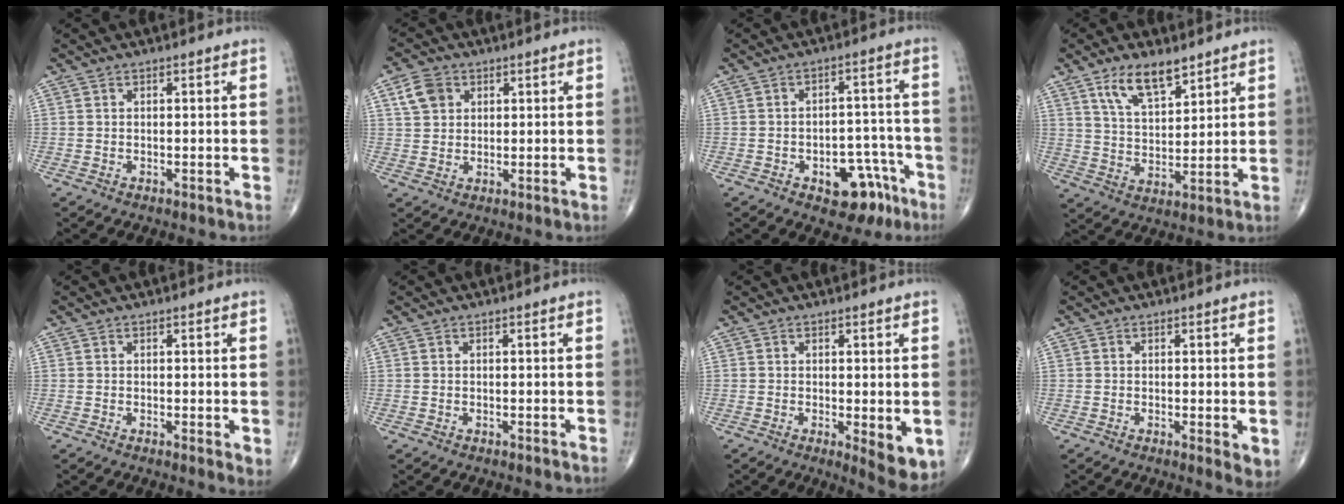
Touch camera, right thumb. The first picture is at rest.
{"total": 5.6, "force": [2.3, 4.4, 2.6], "torque": [-0.031, 0.001, 0.043]}
{"total": 10.1, "force": [-5.4, 5.8, 6.2], "torque": [-0.039, 0.050, -0.065]}
{"total": 9.8, "force": [6.3, 4.2, 6.2], "torque": [-0.089, -0.035, 0.123]}
{"total": 2.2, "force": [0.3, 0.6, 2.1], "torque": [-0.026, -0.009, 0.004]}
{"total": 0.0}
{"total": 6.0, "force": [-0.9, 1.8, 5.6], "torque": [-0.064, -0.017, -0.008]}
{"total": 3.2, "force": [0.1, 0.9, 3.1], "torque": [-0.037, -0.012, 0.001]}